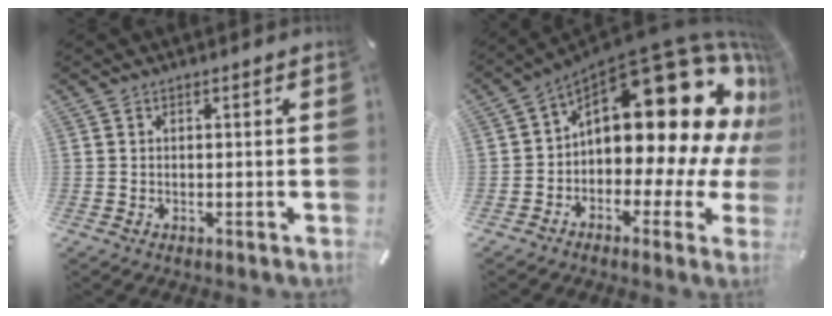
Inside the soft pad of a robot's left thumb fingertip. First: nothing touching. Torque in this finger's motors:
{"motor_torque": [1.34, 1.77, 2.17, 0.60, 0.44]}